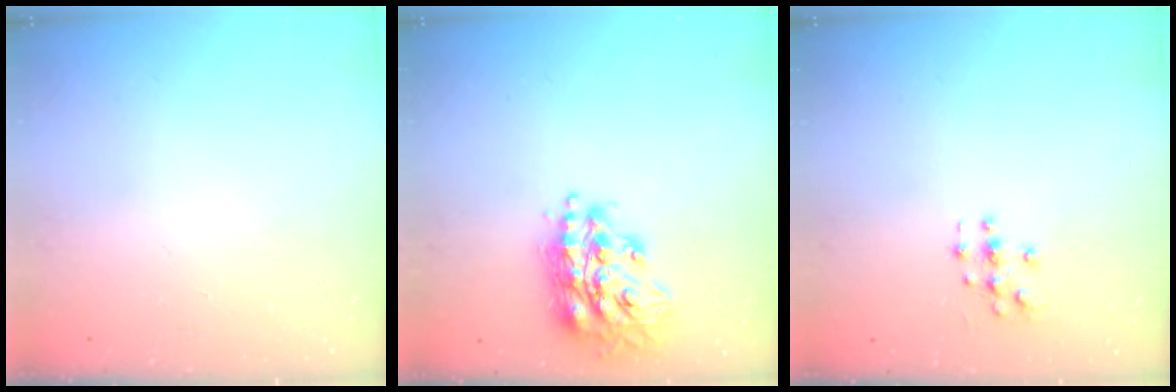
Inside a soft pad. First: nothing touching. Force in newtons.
{"total": 17.5, "press": 17.5, "slide": 1.2}
{"total": 3.0, "press": 3.0, "slide": 0.3}